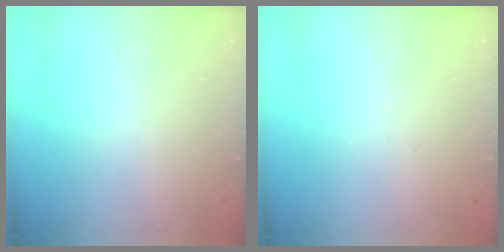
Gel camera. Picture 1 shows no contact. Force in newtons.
{"total": 0.0}